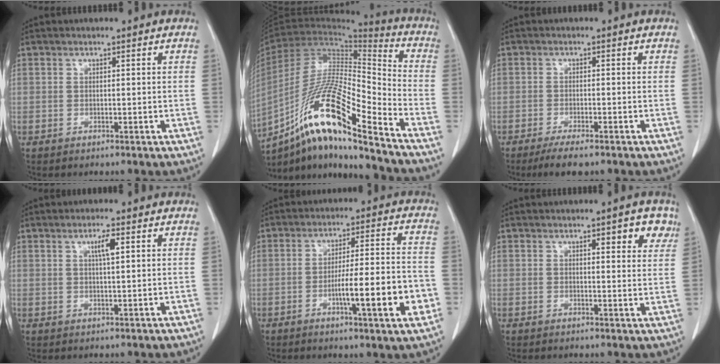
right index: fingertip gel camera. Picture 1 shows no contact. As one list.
[{"total": 19.9, "force": [-13.1, 1.2, 15.0], "torque": [-0.312, -0.015, -0.240]}, {"total": 4.7, "force": [-3.5, 0.7, 3.1], "torque": [-0.050, -0.011, -0.054]}, {"total": 2.8, "force": [1.1, 0.2, 2.6], "torque": [-0.045, -0.001, 0.018]}, {"total": 12.2, "force": [-3.7, 0.7, 11.7], "torque": [-0.175, 0.001, -0.054]}, {"total": 4.6, "force": [2.7, 1.3, 3.5], "torque": [-0.038, -0.001, 0.032]}]